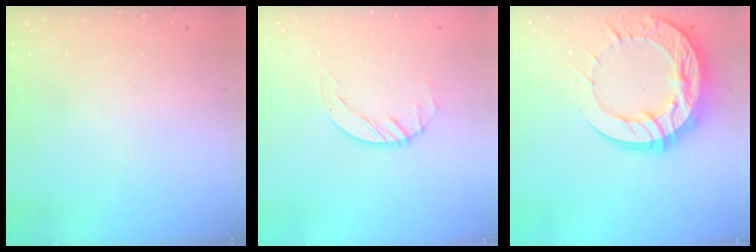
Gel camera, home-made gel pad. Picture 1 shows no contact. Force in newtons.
{"total": 1.4, "press": 1.4, "slide": 0.2}
{"total": 20.5, "press": 20.4, "slide": 1.7}